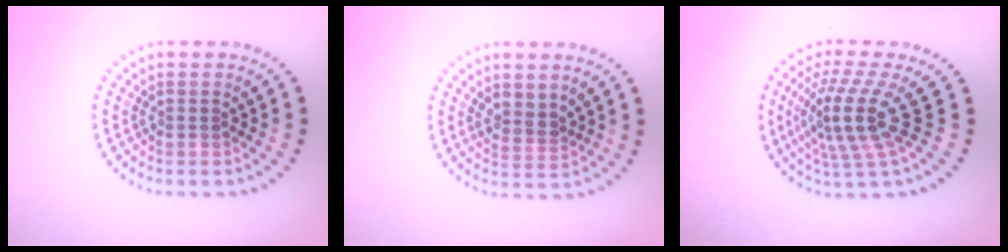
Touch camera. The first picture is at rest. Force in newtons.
{"total": 1.8, "press": 1.5, "slide": 0.9}
{"total": 5.1, "press": 3.6, "slide": 3.6}